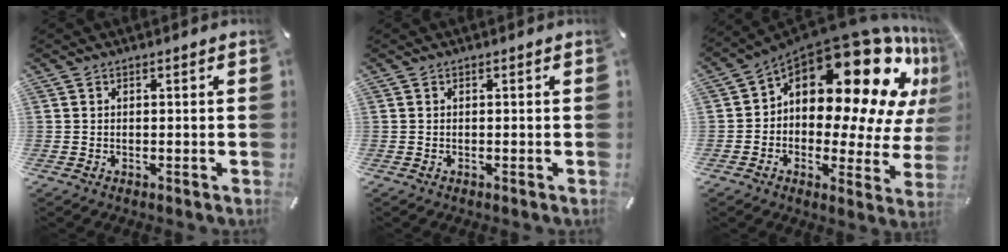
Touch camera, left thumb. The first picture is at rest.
{"total": 0.0}
{"total": 24.0, "force": [12.2, 11.9, 16.8], "torque": [-0.243, -0.104, 0.205]}